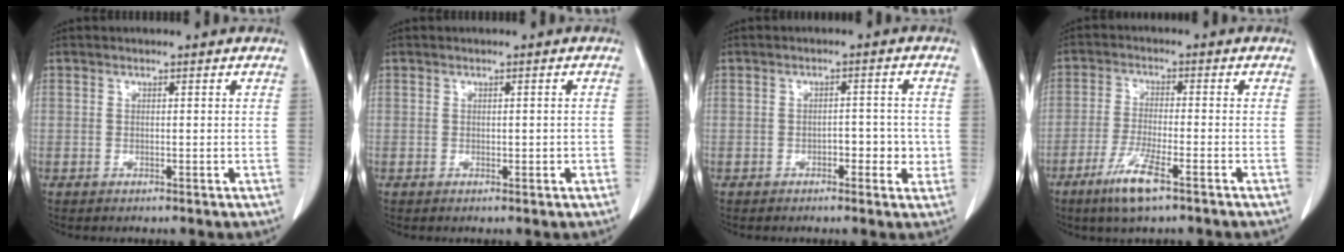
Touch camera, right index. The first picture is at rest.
{"total": 1.0, "force": [-0.2, 0.5, 0.8], "torque": [-0.009, 0.001, -0.001]}
{"total": 3.9, "force": [-1.0, 1.9, 3.2], "torque": [-0.033, 0.007, -0.013]}
{"total": 7.0, "force": [-4.4, 0.6, 5.5], "torque": [-0.113, -0.014, -0.081]}